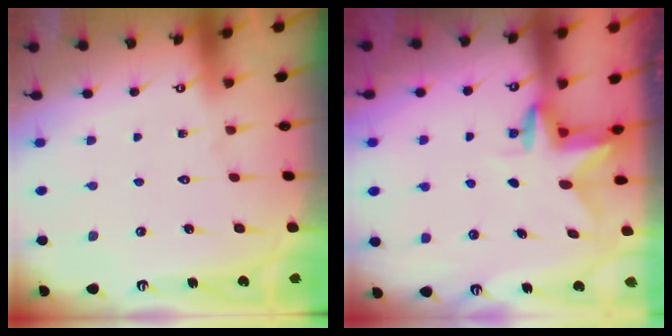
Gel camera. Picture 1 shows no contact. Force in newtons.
{"total": 3.1, "press": 3.1, "slide": 0.2}